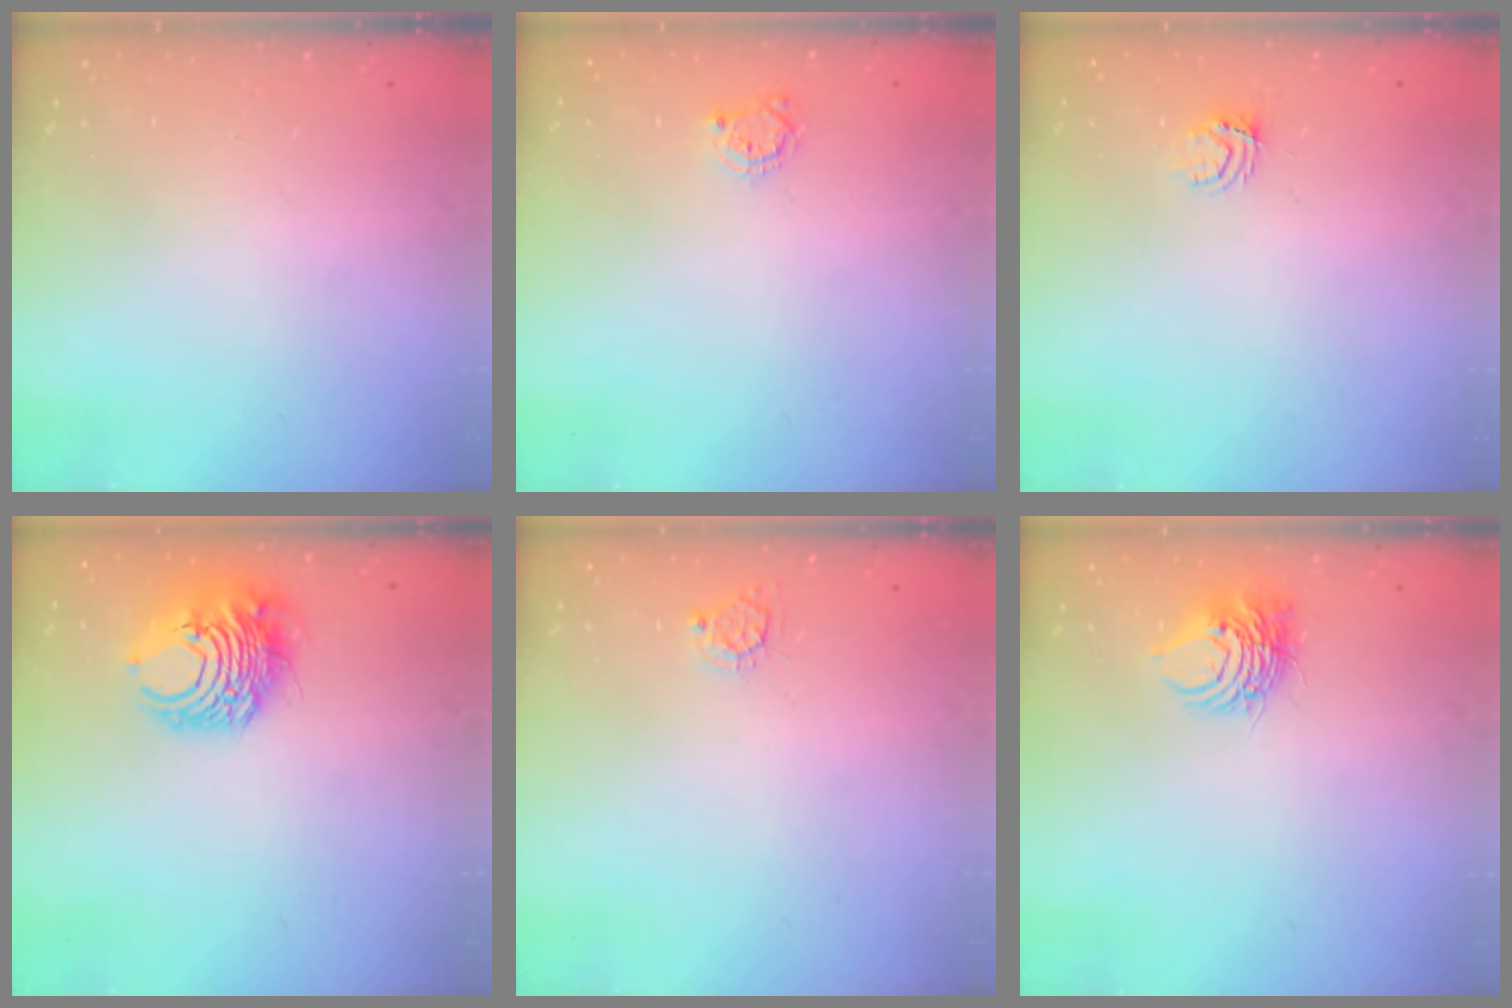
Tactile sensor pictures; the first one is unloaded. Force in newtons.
{"total": 3.7, "press": 3.7, "slide": 0.5}
{"total": 4.0, "press": 3.9, "slide": 0.4}
{"total": 10.7, "press": 10.6, "slide": 1.6}
{"total": 3.9, "press": 3.8, "slide": 0.3}
{"total": 7.8, "press": 7.8, "slide": 0.9}